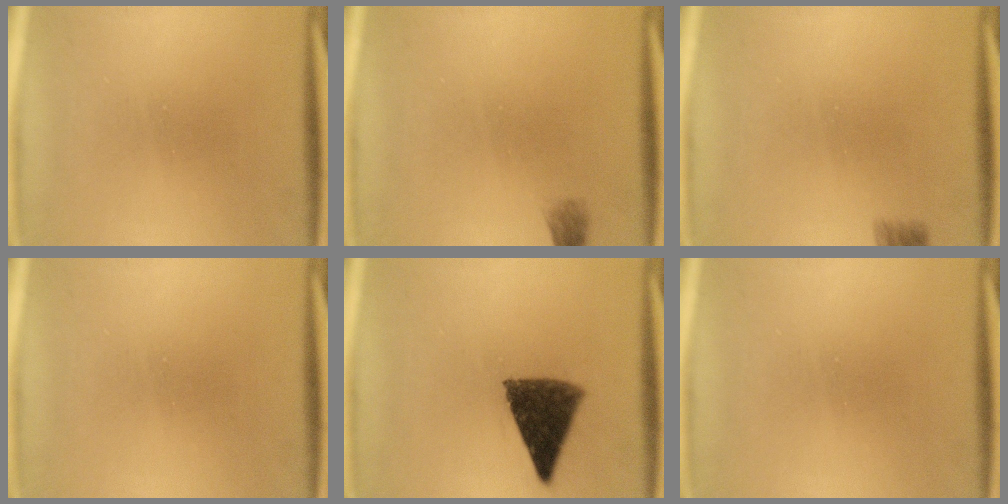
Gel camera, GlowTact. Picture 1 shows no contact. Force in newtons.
{"total": 1.1}
{"total": 2.1}
{"total": 0.0}
{"total": 10.1}
{"total": 0.0}